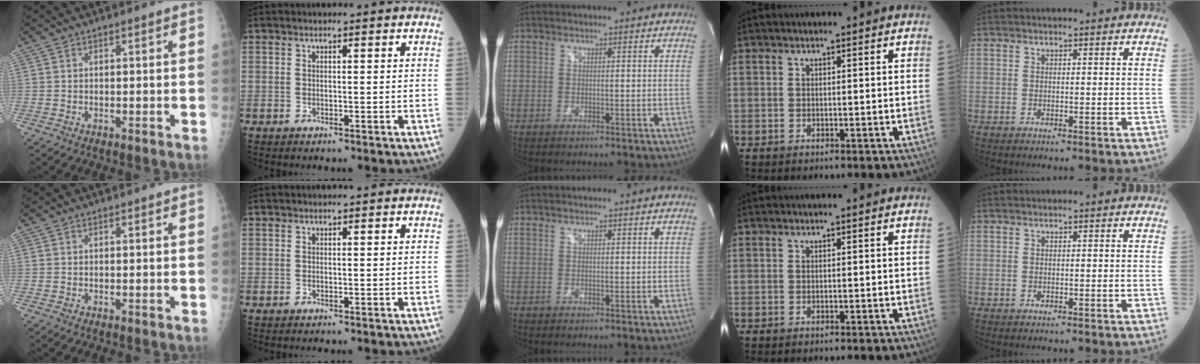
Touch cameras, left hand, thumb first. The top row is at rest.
{}